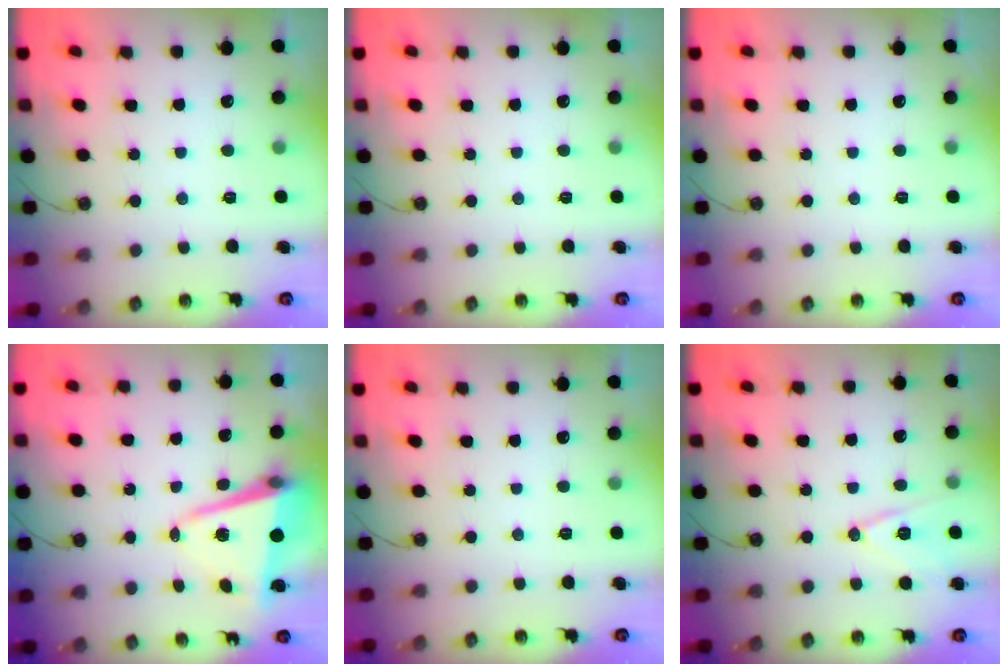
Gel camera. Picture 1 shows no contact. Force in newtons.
{"total": 0.0}
{"total": 0.0}
{"total": 9.5, "press": 9.3, "slide": 1.7}
{"total": 3.9, "press": 1.0, "slide": 3.8}
{"total": 10.8, "press": 10.3, "slide": 3.5}